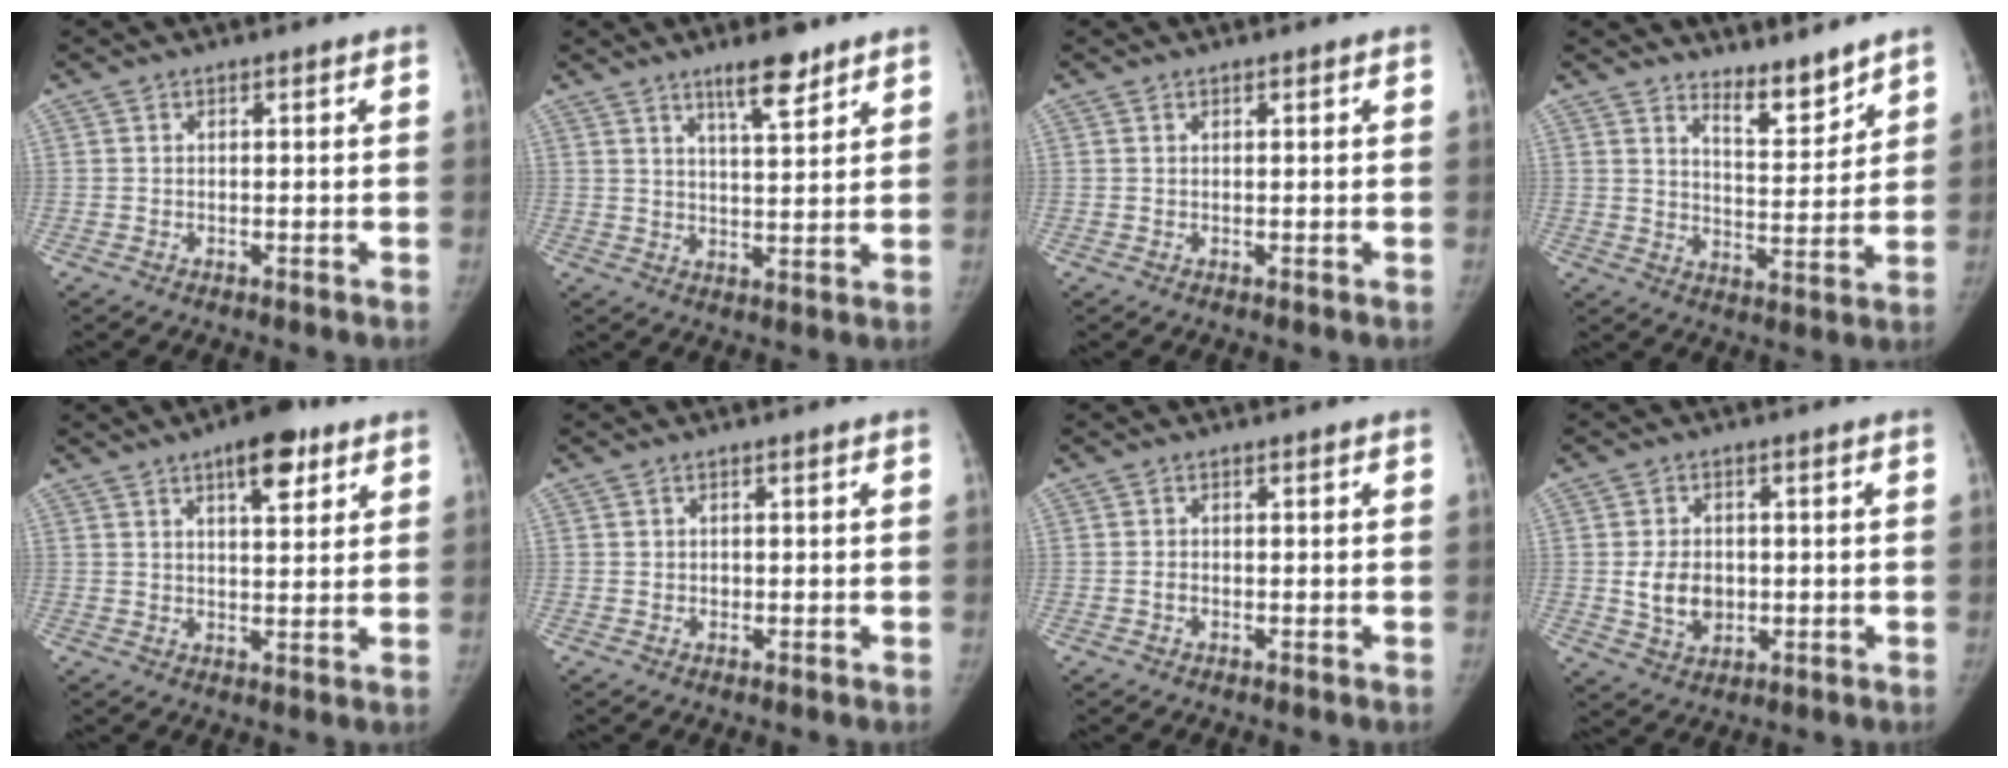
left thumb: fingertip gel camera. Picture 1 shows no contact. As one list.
[{"total": 7.1, "force": [5.1, 1.6, 4.7], "torque": [-0.064, -0.035, 0.083]}, {"total": 0.0}, {"total": 6.7, "force": [6.0, 1.6, 2.5], "torque": [-0.023, -0.061, 0.105]}, {"total": 8.6, "force": [4.8, 3.4, 6.3], "torque": [-0.070, -0.019, 0.066]}, {"total": 0.7, "force": [0.0, 0.7, 0.1], "torque": [0.002, 0.002, 0.000]}, {"total": 0.8, "force": [-0.3, 0.6, 0.4], "torque": [-0.005, 0.002, -0.006]}, {"total": 6.9, "force": [-0.4, 5.3, 4.4], "torque": [-0.058, -0.004, 0.002]}]